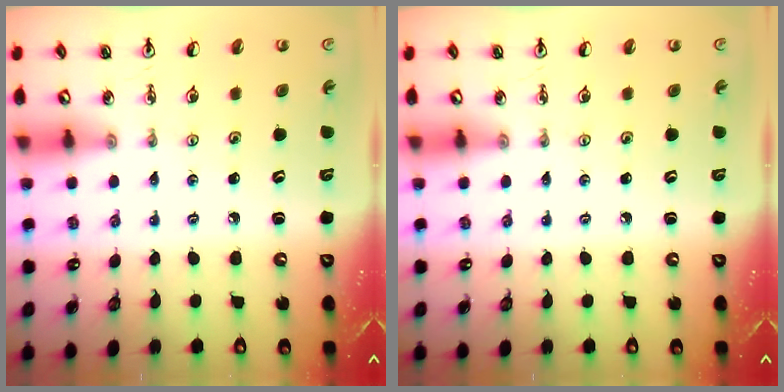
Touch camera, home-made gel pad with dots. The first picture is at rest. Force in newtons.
{"total": 0.0}